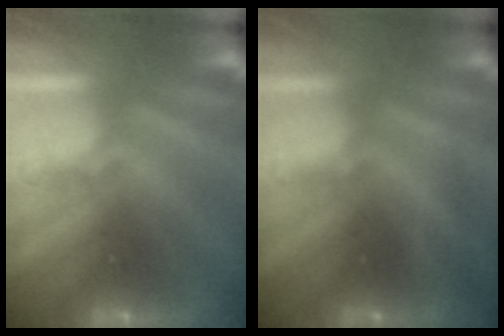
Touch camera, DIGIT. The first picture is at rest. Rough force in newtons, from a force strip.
{"total": 1.7}